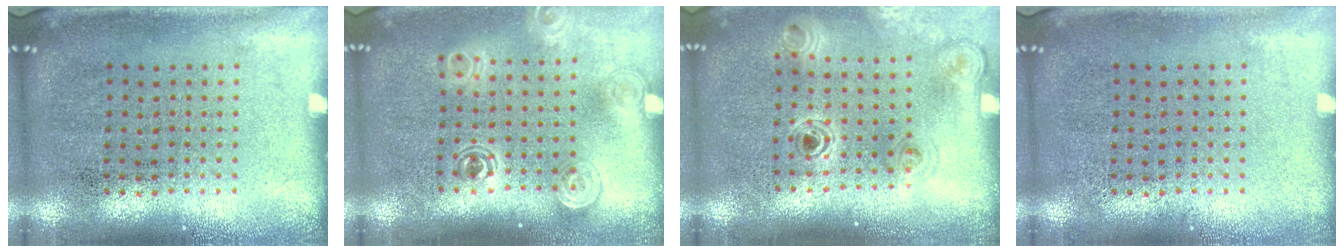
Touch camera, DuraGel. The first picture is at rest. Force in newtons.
{"total": 1.6, "press": 1.3, "slide": 0.9}
{"total": 1.1, "press": 1.1, "slide": 0.1}
{"total": 0.0}